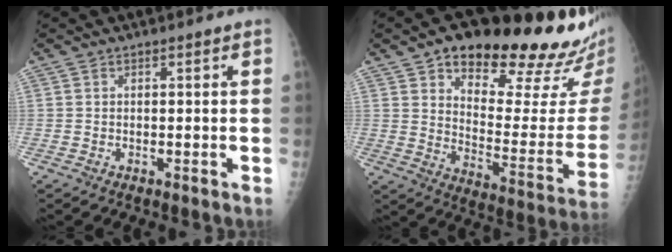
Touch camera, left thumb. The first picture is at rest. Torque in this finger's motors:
{"motor_torque": [0.70, 0.62, 0.92, -1.83, 0.12]}